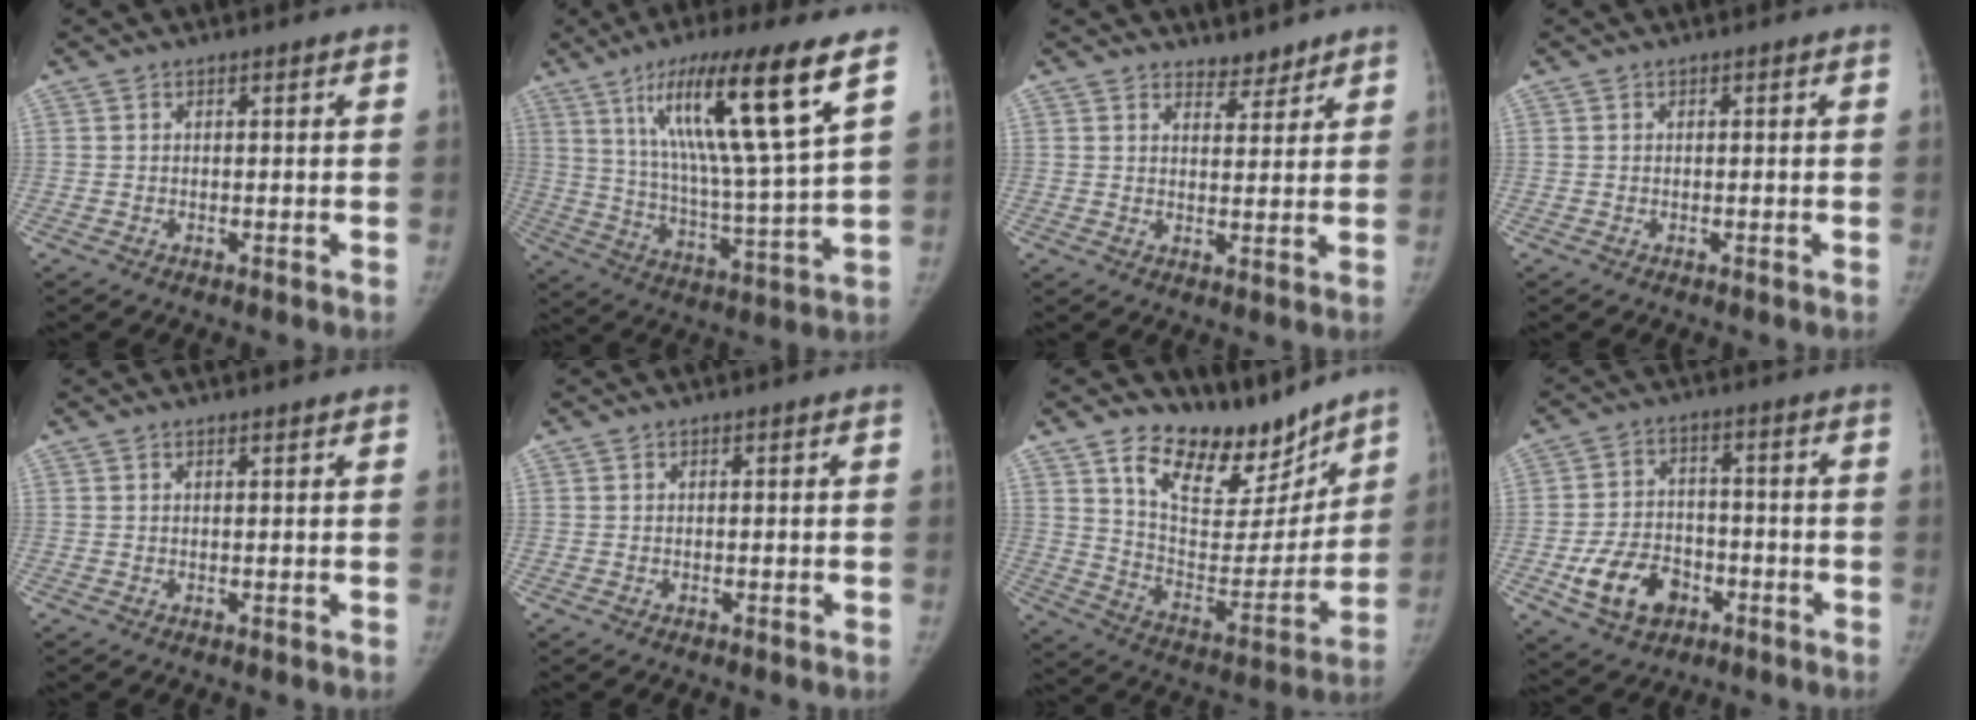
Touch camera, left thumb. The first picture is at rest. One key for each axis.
{"total": 20.9, "fx": 10.4, "fy": 1.8, "fz": 18.0, "tx": -0.299, "ty": -0.046, "tz": 0.176}
{"total": 3.4, "fx": 3.1, "fy": 1.3, "fz": 0.5, "tx": 0.011, "ty": -0.025, "tz": 0.048}
{"total": 0.0}
{"total": 0.8, "fx": 0.7, "fy": 0.0, "fz": 0.4, "tx": -0.008, "ty": -0.004, "tz": 0.013}
{"total": 0.0}
{"total": 18.0, "fx": 14.1, "fy": 8.2, "fz": 7.6, "tx": -0.053, "ty": -0.101, "tz": 0.236}
{"total": 10.7, "fx": -4.2, "fy": 7.8, "fz": 6.1, "tx": -0.090, "ty": 0.022, "tz": -0.068}